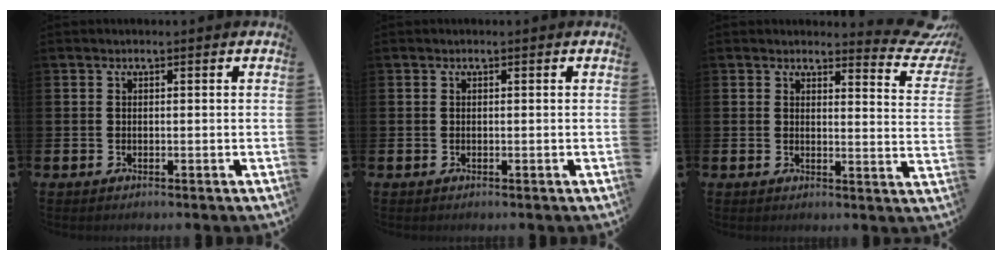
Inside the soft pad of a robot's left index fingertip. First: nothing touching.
{"total": 0.0}
{"total": 4.0, "force": [3.8, 1.0, 1.0], "torque": [-0.002, -0.042, 0.058]}